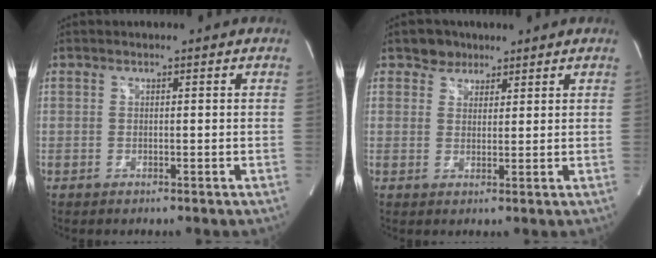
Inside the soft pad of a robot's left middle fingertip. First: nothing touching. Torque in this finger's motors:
{"motor_torque": [0.01, 0.04, -0.07, -0.01]}